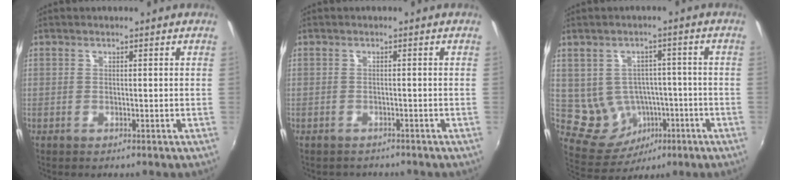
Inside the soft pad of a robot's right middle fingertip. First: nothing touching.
{"total": 2.0, "force": [-1.8, 0.8, 0.3], "torque": [-0.009, -0.006, -0.025]}
{"total": 9.6, "force": [-2.1, 8.6, 3.8], "torque": [-0.086, 0.011, -0.001]}